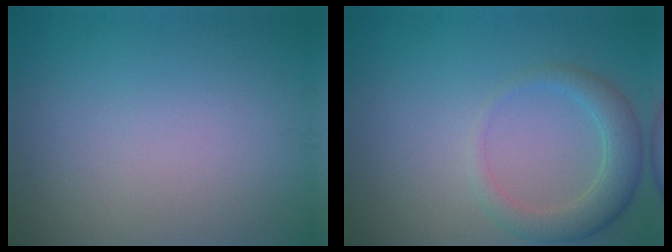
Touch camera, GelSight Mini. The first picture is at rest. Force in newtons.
{"total": 2.4, "press": 2.4, "slide": 0.4}